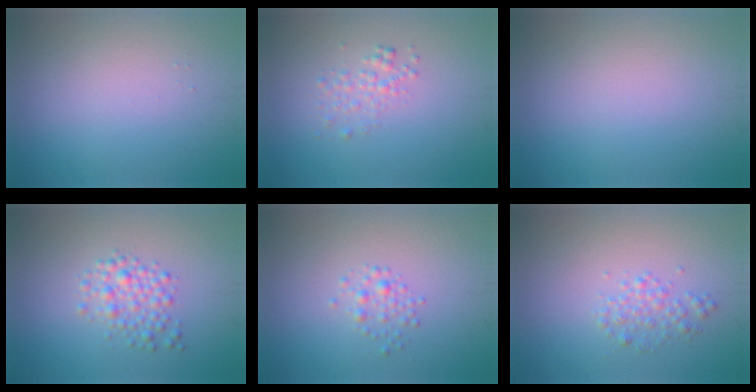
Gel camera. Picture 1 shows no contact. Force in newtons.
{"total": 1.4, "press": 1.4, "slide": 0.1}
{"total": 0.0}
{"total": 2.6, "press": 2.6, "slide": 0.1}
{"total": 1.3, "press": 1.3, "slide": 0.0}
{"total": 1.7, "press": 1.7, "slide": 0.0}